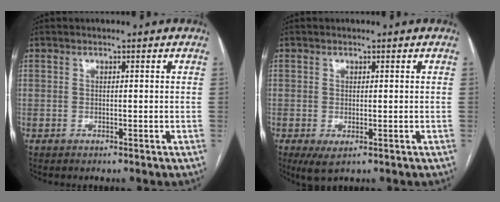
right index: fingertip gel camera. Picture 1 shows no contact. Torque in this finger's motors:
{"motor_torque": [0.98, -0.71, 0.10, 0.01]}